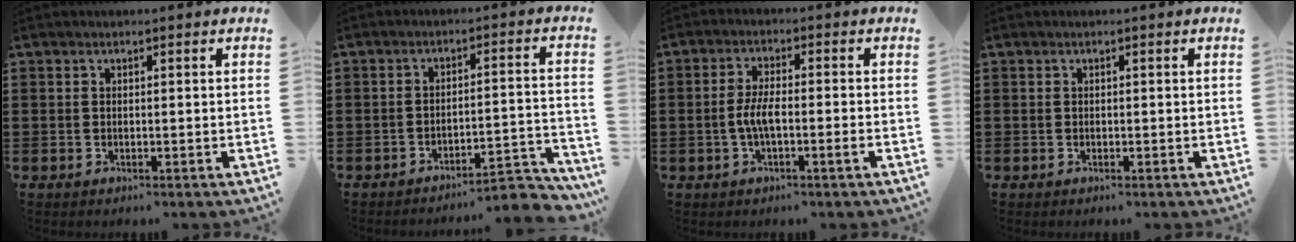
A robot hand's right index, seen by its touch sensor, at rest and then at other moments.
{"total": 4.7, "force": [-4.3, 0.1, 1.8], "torque": [-0.032, -0.010, -0.088]}
{"total": 4.5, "force": [-1.2, 0.8, 4.2], "torque": [-0.095, -0.004, -0.031]}
{"total": 0.0}